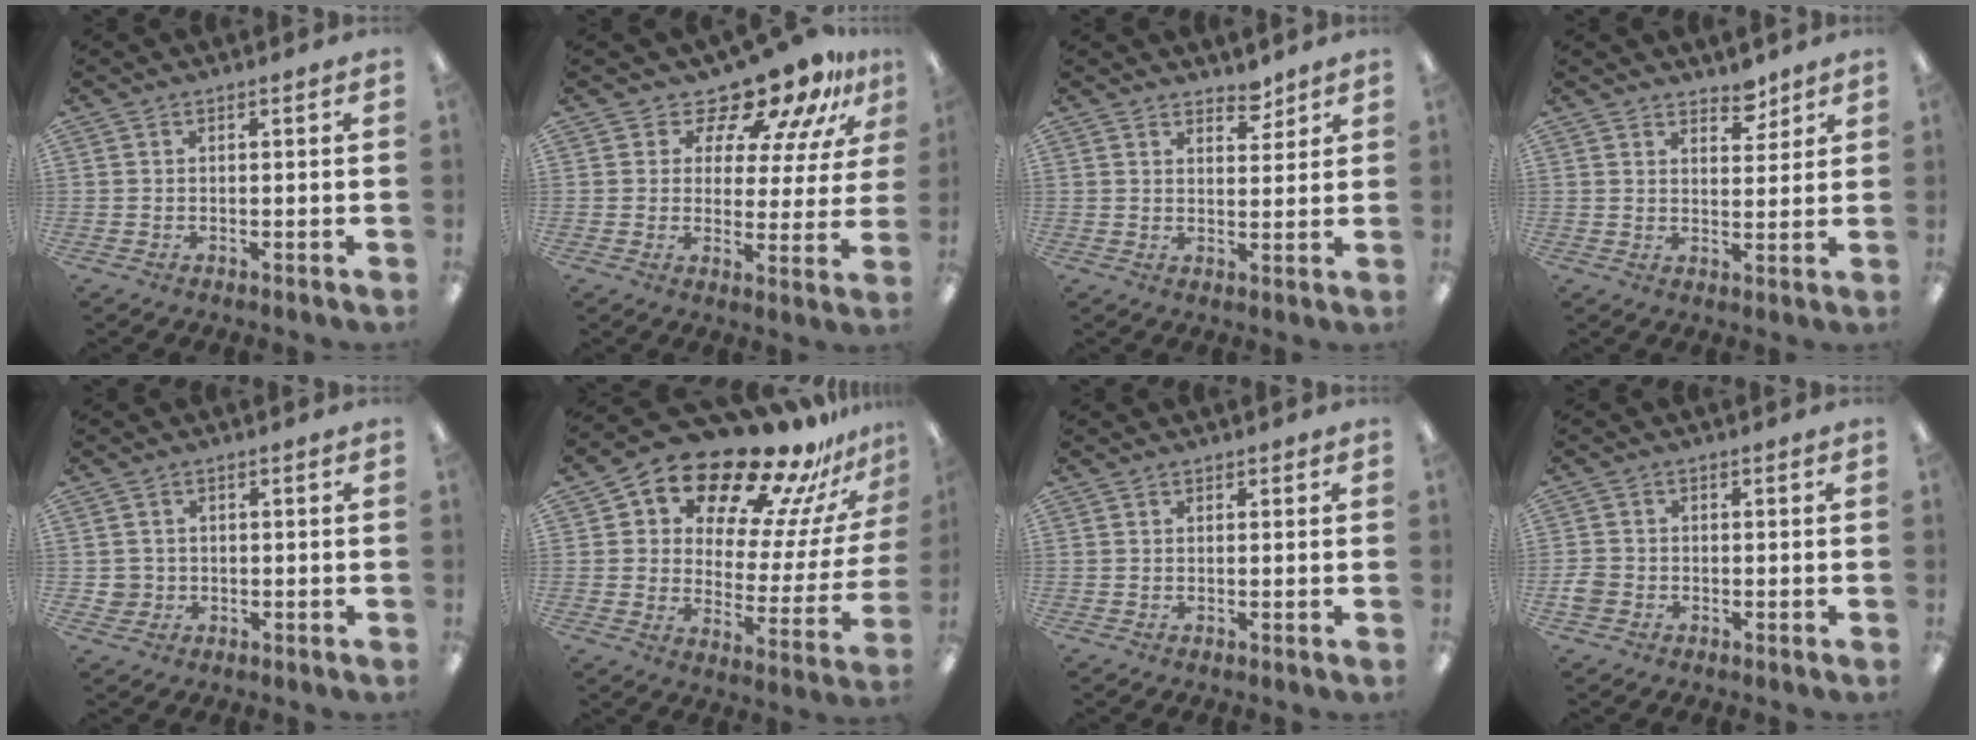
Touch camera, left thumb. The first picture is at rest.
{"total": 12.4, "force": [10.6, 4.4, 4.7], "torque": [-0.078, -0.087, 0.181]}
{"total": 4.1, "force": [3.6, 1.7, 0.8], "torque": [0.002, -0.025, 0.063]}
{"total": 4.7, "force": [4.0, 2.1, 1.0], "torque": [0.011, -0.032, 0.068]}
{"total": 3.0, "force": [-0.3, 2.9, 0.2], "torque": [-0.008, 0.005, -0.006]}
{"total": 17.8, "force": [15.1, 6.0, 7.4], "torque": [-0.121, -0.129, 0.248]}
{"total": 0.6, "force": [0.3, 0.4, 0.1], "torque": [0.007, 0.000, 0.003]}
{"total": 3.2, "force": [-1.2, 2.6, 1.4], "torque": [-0.020, 0.009, -0.021]}